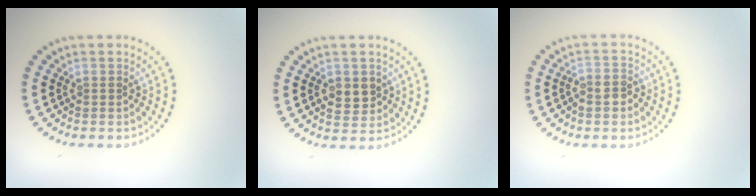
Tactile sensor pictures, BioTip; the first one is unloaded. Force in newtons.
{"total": 2.5, "press": 2.5, "slide": 0.3}
{"total": 1.7, "press": 1.5, "slide": 0.8}